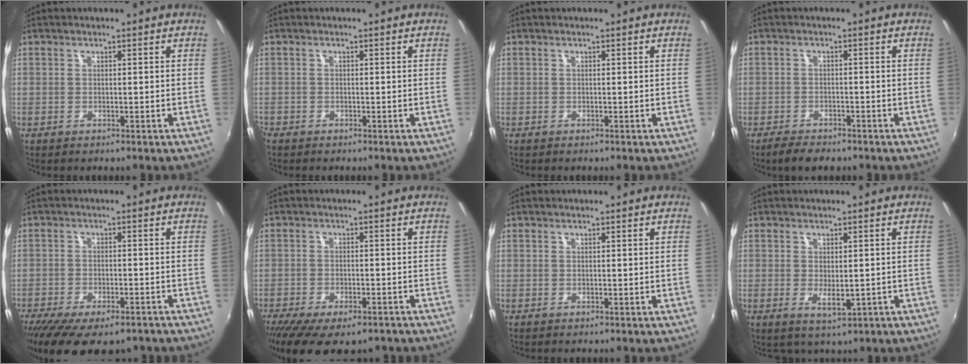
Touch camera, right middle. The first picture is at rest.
{"total": 1.2, "force": [-1.0, 0.5, 0.2], "torque": [-0.009, -0.005, -0.023]}
{"total": 0.0}
{"total": 4.4, "force": [-3.7, 1.7, 1.8], "torque": [-0.050, -0.005, -0.063]}
{"total": 16.0, "force": [-11.9, 5.7, 9.1], "torque": [-0.188, -0.052, -0.178]}
{"total": 13.7, "force": [-10.1, 4.8, 7.9], "torque": [-0.167, -0.049, -0.153]}
{"total": 0.0}
{"total": 3.0, "force": [-0.4, 1.6, 2.4], "torque": [-0.039, -0.009, -0.003]}